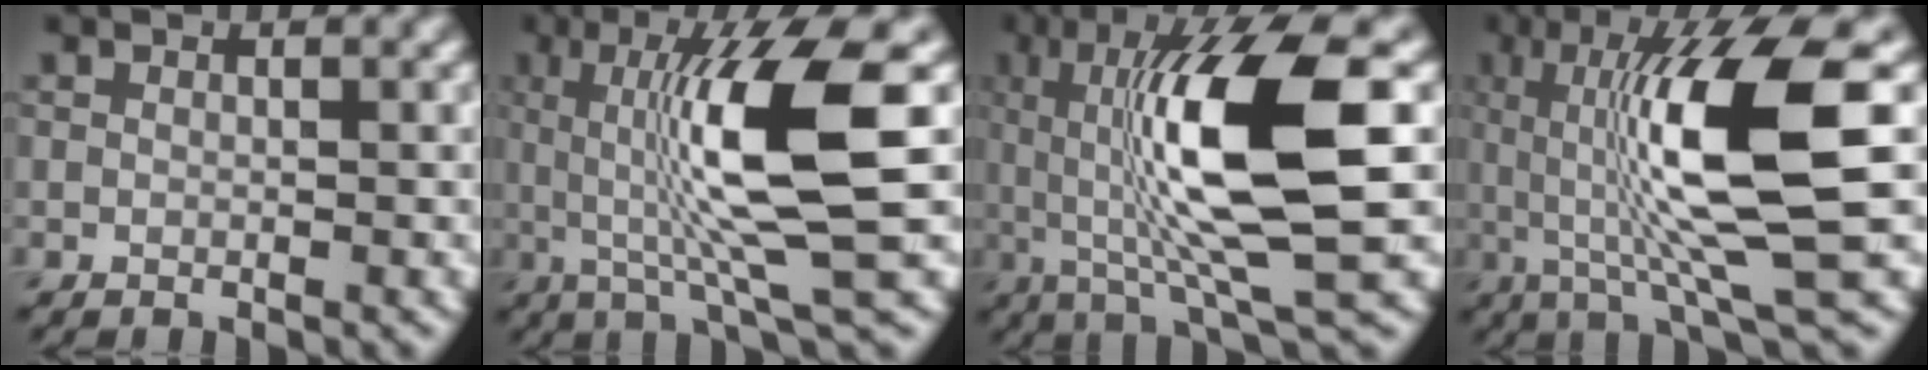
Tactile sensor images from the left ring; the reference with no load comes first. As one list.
[{"total": 10.2, "force": [1.0, 2.0, 10.0], "torque": [-0.161, -0.004, 0.024]}, {"total": 11.5, "force": [1.2, 2.8, 11.1], "torque": [-0.194, 0.002, 0.028]}, {"total": 11.4, "force": [1.0, 2.4, 11.1], "torque": [-0.188, 0.001, 0.025]}]